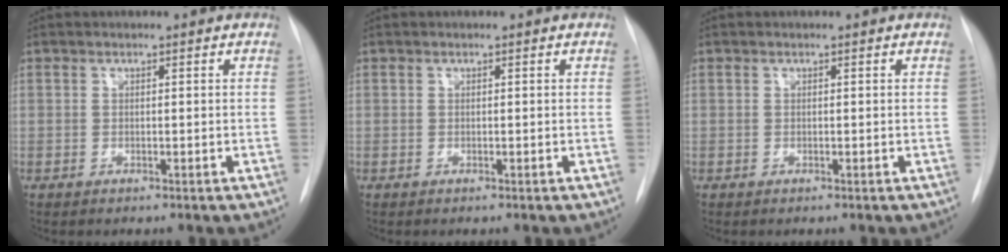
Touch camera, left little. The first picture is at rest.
{"total": 0.0}
{"total": 0.0}